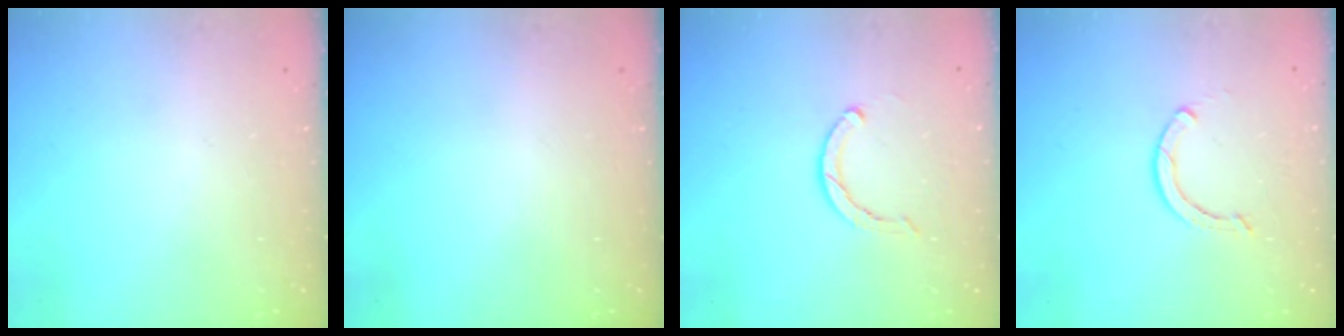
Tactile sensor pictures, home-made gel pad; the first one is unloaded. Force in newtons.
{"total": 0.0}
{"total": 3.5, "press": 3.5, "slide": 0.2}
{"total": 2.4, "press": 2.4, "slide": 0.0}